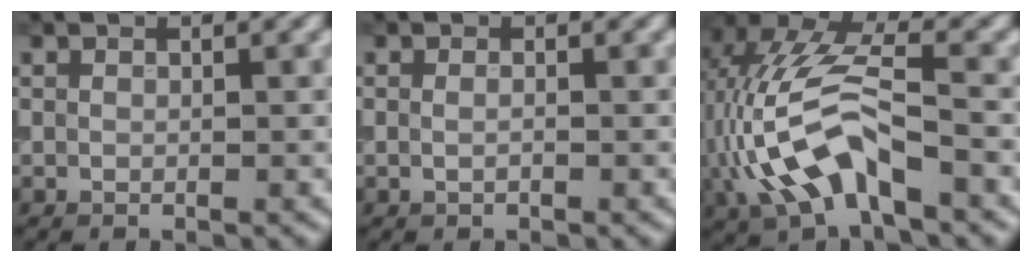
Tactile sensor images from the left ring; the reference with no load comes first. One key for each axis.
{"total": 0.7, "fx": 0.0, "fy": 0.3, "fz": 0.6, "tx": -0.013, "ty": -0.008, "tz": -0.004}
{"total": 9.1, "fx": -2.6, "fy": 4.2, "fz": 7.6, "tx": -0.164, "ty": 0.018, "tz": -0.053}